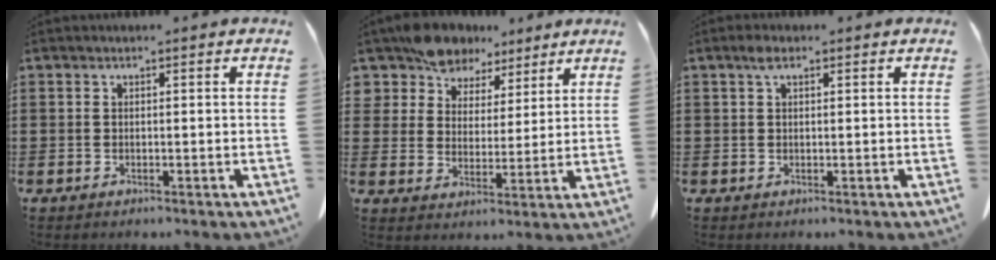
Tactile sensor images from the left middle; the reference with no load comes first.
{"total": 8.0, "force": [6.9, 3.8, 1.1], "torque": [-0.060, -0.020, 0.133]}
{"total": 1.7, "force": [0.8, 0.8, 1.3], "torque": [-0.030, 0.004, 0.015]}